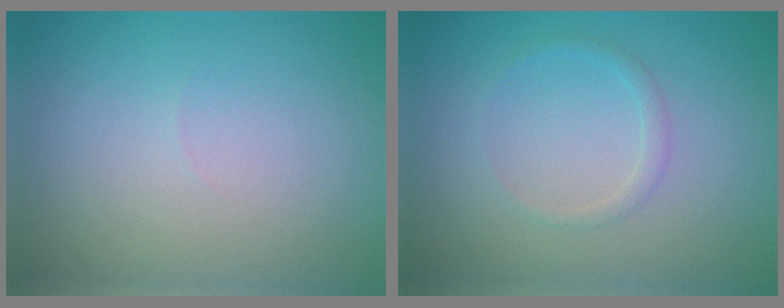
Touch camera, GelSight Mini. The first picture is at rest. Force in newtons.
{"total": 1.0, "press": 1.0, "slide": 0.0}